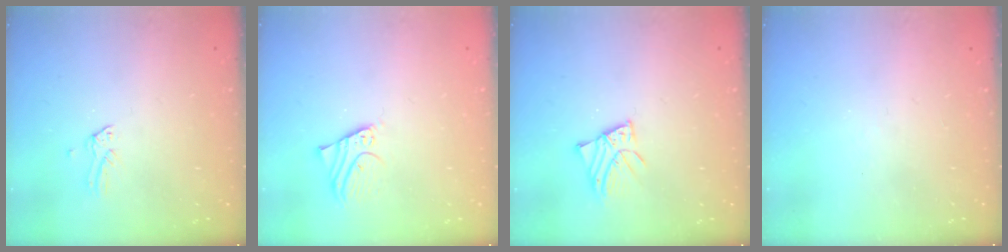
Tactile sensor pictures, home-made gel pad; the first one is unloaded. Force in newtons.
{"total": 2.8, "press": 2.8, "slide": 0.2}
{"total": 3.0, "press": 3.0, "slide": 0.5}
{"total": 3.4, "press": 3.4, "slide": 0.2}